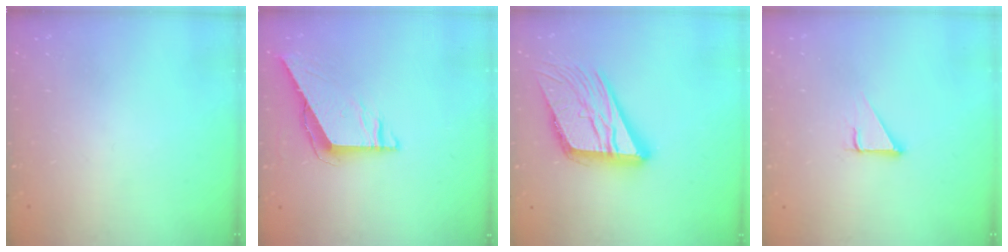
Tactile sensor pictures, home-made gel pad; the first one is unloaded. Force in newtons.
{"total": 7.2, "press": 7.2, "slide": 0.5}
{"total": 19.1, "press": 18.9, "slide": 2.6}
{"total": 3.0, "press": 3.0, "slide": 0.2}